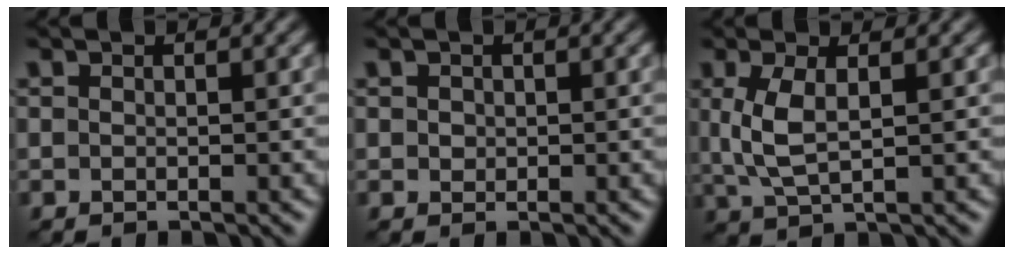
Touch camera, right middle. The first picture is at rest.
{"total": 0.7, "force": [0.2, 0.6, 0.2], "torque": [-0.003, -0.001, 0.004]}
{"total": 3.5, "force": [0.7, 1.2, 3.2], "torque": [-0.078, -0.001, 0.018]}